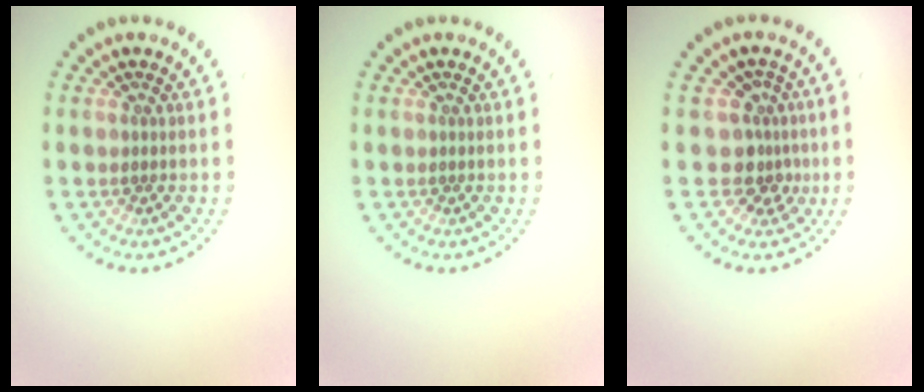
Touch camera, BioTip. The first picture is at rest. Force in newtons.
{"total": 0.0}
{"total": 2.7, "press": 2.1, "slide": 1.8}